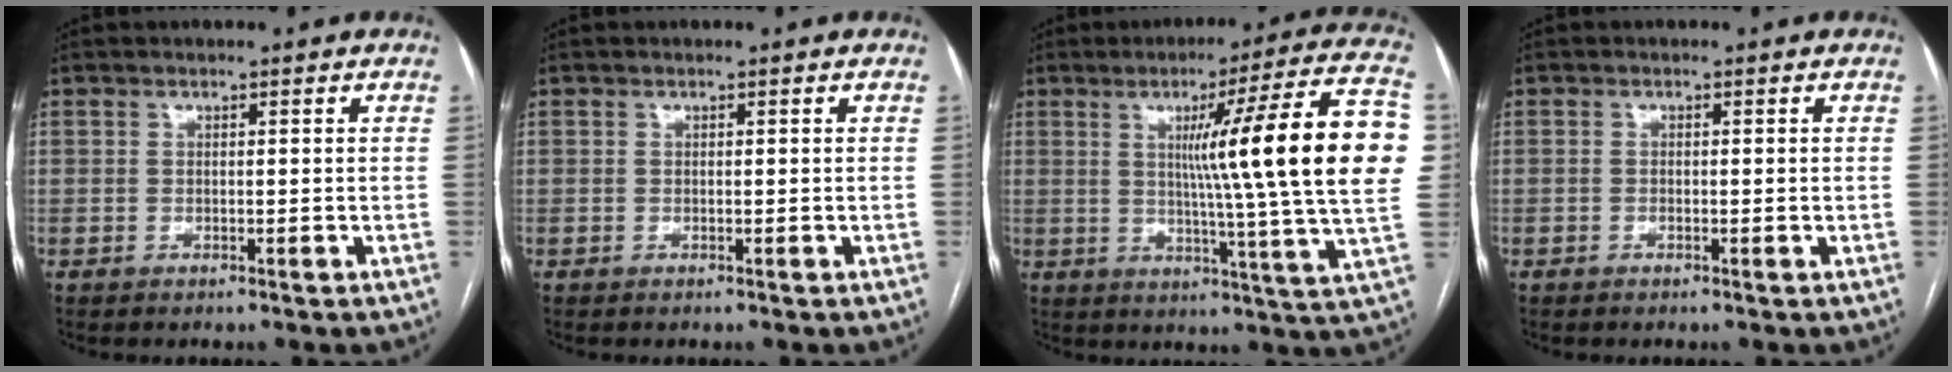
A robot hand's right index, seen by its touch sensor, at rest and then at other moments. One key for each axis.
{"total": 0.0}
{"total": 22.8, "fx": 3.5, "fy": -1.6, "fz": 22.5, "tx": -0.262, "ty": 0.008, "tz": 0.035}
{"total": 0.8, "fx": -0.2, "fy": 0.2, "fz": 0.7, "tx": -0.012, "ty": 0.000, "tz": -0.001}